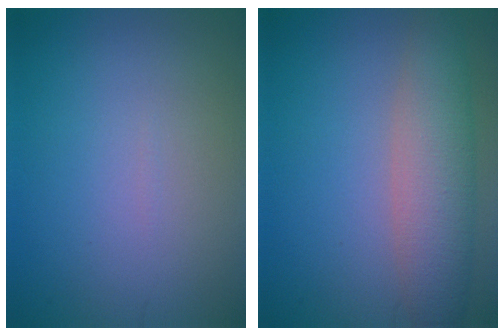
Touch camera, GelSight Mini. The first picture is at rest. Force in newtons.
{"total": 5.3, "press": 5.3, "slide": 0.3}